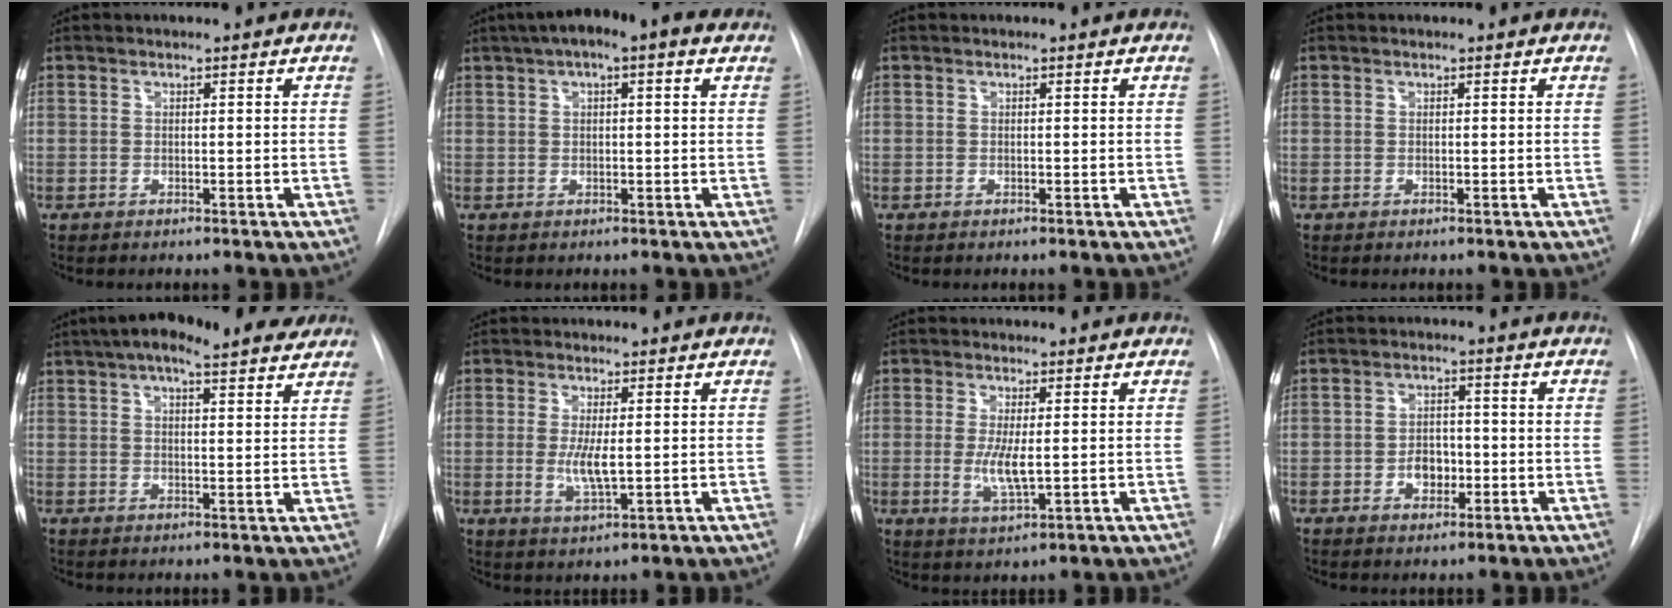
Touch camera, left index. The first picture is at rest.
{"total": 8.9, "force": [5.1, 2.4, 6.9], "torque": [-0.111, 0.042, 0.072]}
{"total": 0.0}
{"total": 0.0}
{"total": 14.6, "force": [11.1, 3.8, 8.6], "torque": [-0.146, 0.042, 0.151]}
{"total": 4.4, "force": [0.0, 1.0, 4.3], "torque": [-0.088, -0.011, 0.003]}
{"total": 4.9, "force": [-0.1, 1.1, 4.7], "torque": [-0.098, -0.013, 0.003]}
{"total": 3.9, "force": [-1.1, 2.8, 2.5], "torque": [-0.036, 0.006, -0.015]}